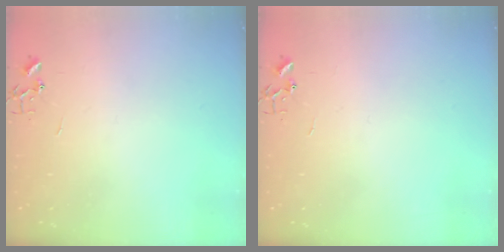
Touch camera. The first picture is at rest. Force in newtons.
{"total": 0.0}